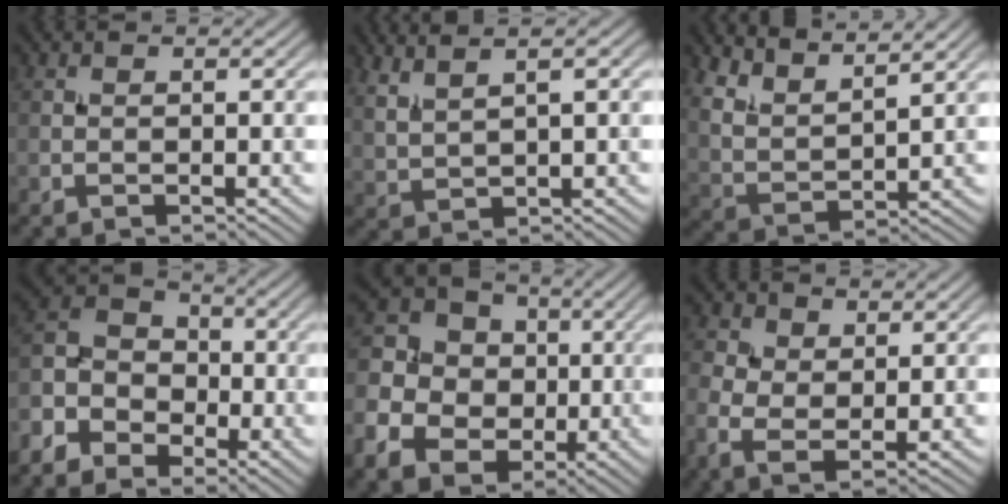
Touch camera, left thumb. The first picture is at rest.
{"total": 5.7, "force": [3.4, 1.4, 4.3], "torque": [-0.085, 0.017, 0.058]}
{"total": 9.1, "force": [7.2, 2.2, 5.1], "torque": [-0.103, -0.007, 0.123]}
{"total": 8.1, "force": [-4.5, 5.6, 3.8], "torque": [-0.098, -0.019, -0.100]}
{"total": 12.3, "force": [-1.7, 10.8, 5.7], "torque": [-0.175, -0.009, -0.047]}
{"total": 5.3, "force": [0.7, 3.4, 4.0], "torque": [-0.106, 0.000, 0.010]}